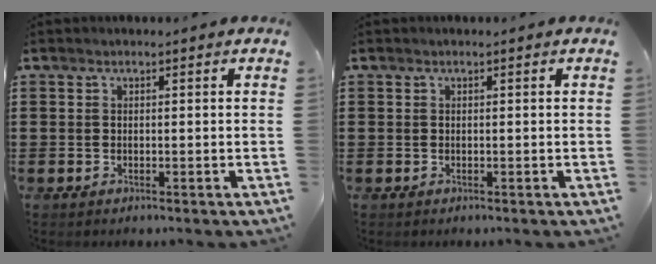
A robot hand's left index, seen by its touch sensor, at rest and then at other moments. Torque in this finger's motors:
{"motor_torque": [0.00, 0.00, 0.00, 0.01]}